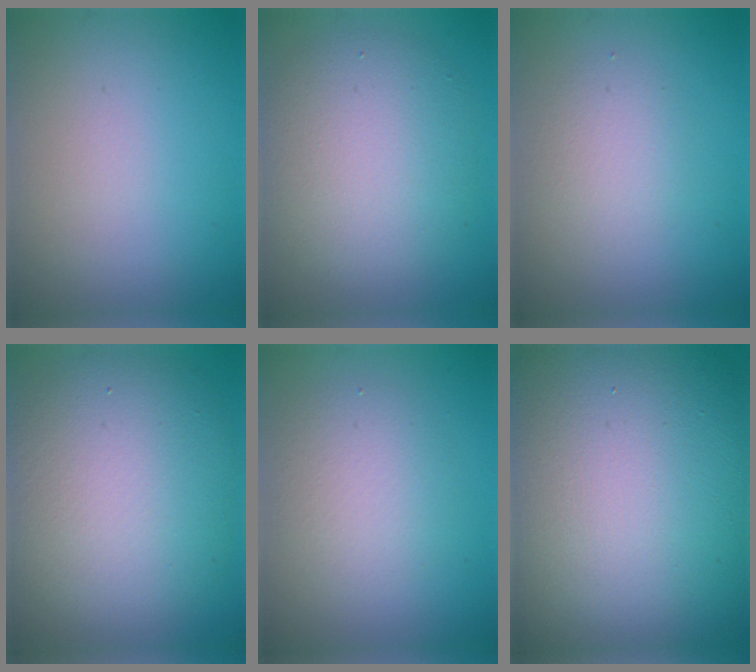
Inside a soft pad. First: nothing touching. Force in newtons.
{"total": 6.5, "press": 6.5, "slide": 0.6}
{"total": 2.0, "press": 2.0, "slide": 0.1}
{"total": 10.7, "press": 10.6, "slide": 0.6}
{"total": 3.3, "press": 3.3, "slide": 0.1}
{"total": 20.8, "press": 20.8, "slide": 0.9}